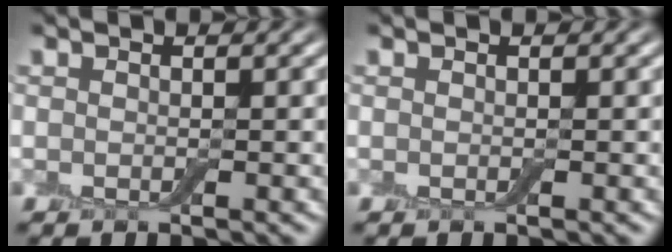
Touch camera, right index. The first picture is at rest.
{"total": 0.0}